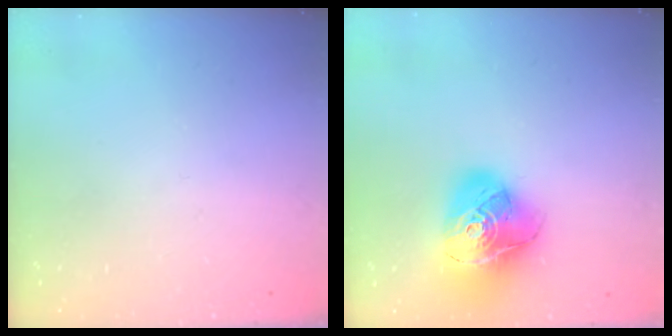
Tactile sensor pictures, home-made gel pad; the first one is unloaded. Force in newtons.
{"total": 18.9, "press": 18.8, "slide": 2.1}